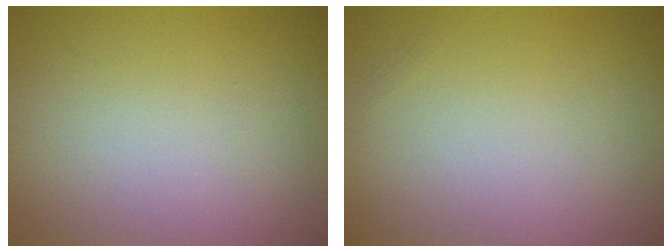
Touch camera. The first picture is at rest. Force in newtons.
{"total": 0.0}